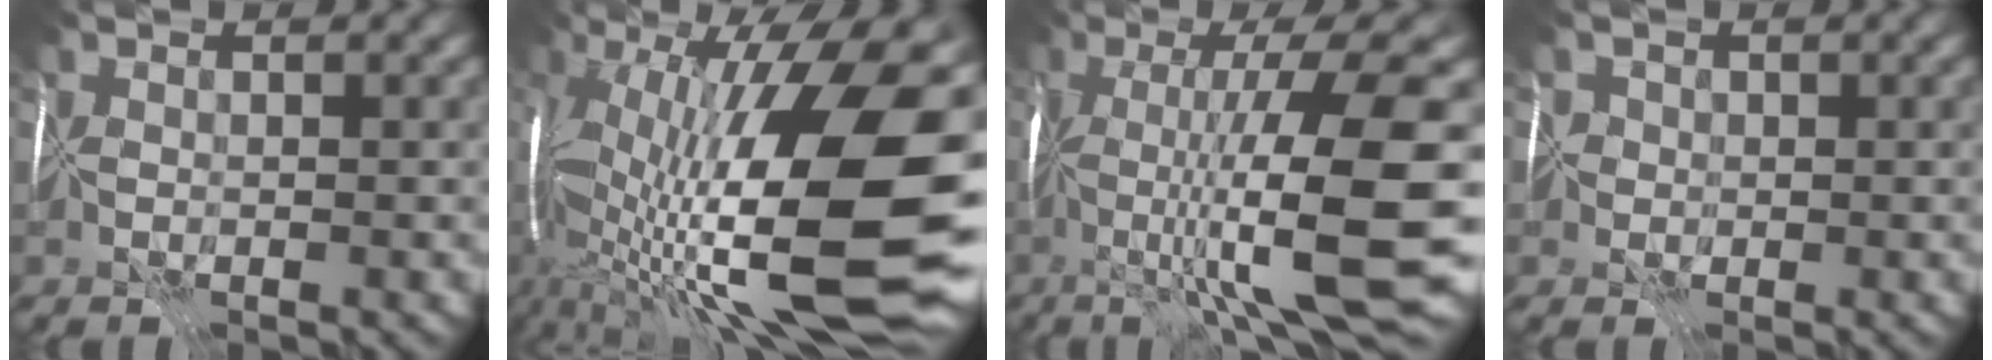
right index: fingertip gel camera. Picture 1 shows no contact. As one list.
[{"total": 19.7, "force": [-1.9, 7.8, 18.0], "torque": [-0.319, 0.008, -0.044]}, {"total": 13.9, "force": [-2.1, 2.4, 13.5], "torque": [-0.204, 0.007, -0.024]}, {"total": 1.7, "force": [0.1, 1.7, 0.2], "torque": [0.004, 0.009, -0.006]}]